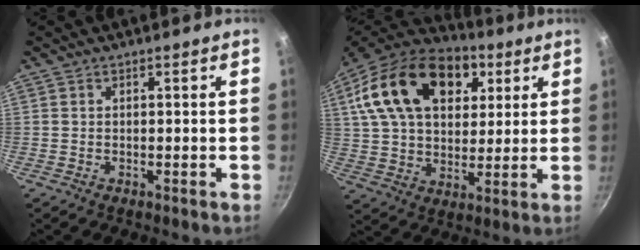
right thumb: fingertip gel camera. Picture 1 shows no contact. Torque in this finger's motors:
{"motor_torque": [0.39, 2.90, 0.56, -0.11, 0.22]}